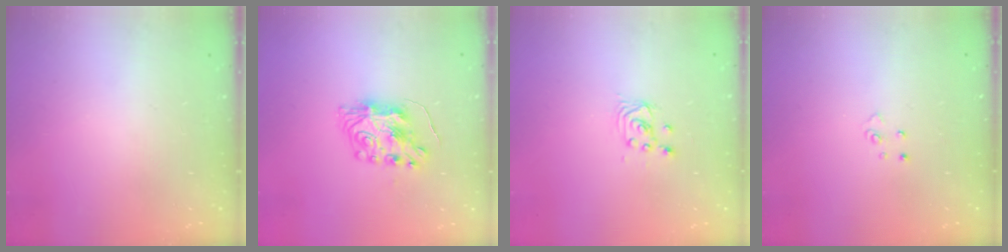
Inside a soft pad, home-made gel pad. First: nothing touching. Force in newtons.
{"total": 7.8, "press": 7.8, "slide": 0.2}
{"total": 2.5, "press": 2.5, "slide": 0.2}
{"total": 4.1, "press": 4.1, "slide": 0.4}